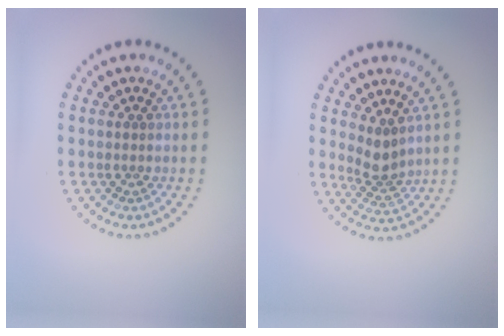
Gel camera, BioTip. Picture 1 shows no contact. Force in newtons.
{"total": 2.5, "press": 1.9, "slide": 1.6}